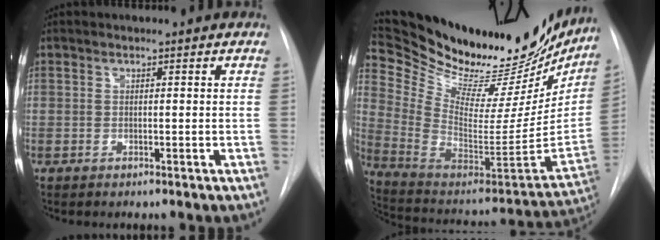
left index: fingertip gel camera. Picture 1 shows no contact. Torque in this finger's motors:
{"motor_torque": [-0.57, -0.78, 0.05, -0.01]}